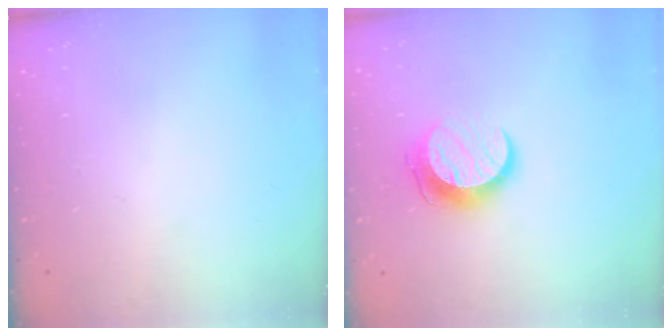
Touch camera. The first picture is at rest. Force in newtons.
{"total": 10.1, "press": 10.1, "slide": 0.5}